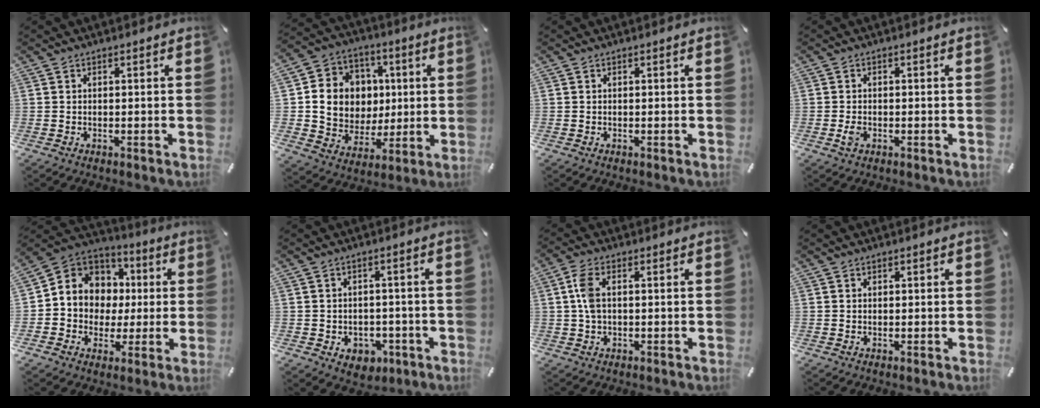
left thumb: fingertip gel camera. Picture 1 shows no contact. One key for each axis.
{"total": 13.2, "fx": 1.3, "fy": 12.6, "fz": 3.8, "tx": -0.060, "ty": -0.004, "tz": 0.040}
{"total": 0.0}
{"total": 1.9, "fx": -0.6, "fy": 1.3, "fz": 1.2, "tx": -0.028, "ty": 0.000, "tz": -0.012}
{"total": 9.7, "fx": 1.0, "fy": 9.5, "fz": 1.3, "tx": -0.036, "ty": -0.020, "tz": 0.026}
{"total": 5.1, "fx": -1.5, "fy": 4.4, "fz": 1.9, "tx": -0.018, "ty": 0.010, "tz": -0.026}
{"total": 5.1, "fx": 0.7, "fy": 2.9, "fz": 4.2, "tx": -0.099, "ty": 0.004, "tz": 0.008}
{"total": 0.6, "fx": 0.2, "fy": 0.6, "fz": 0.1, "tx": 0.000, "ty": 0.004, "tz": 0.002}